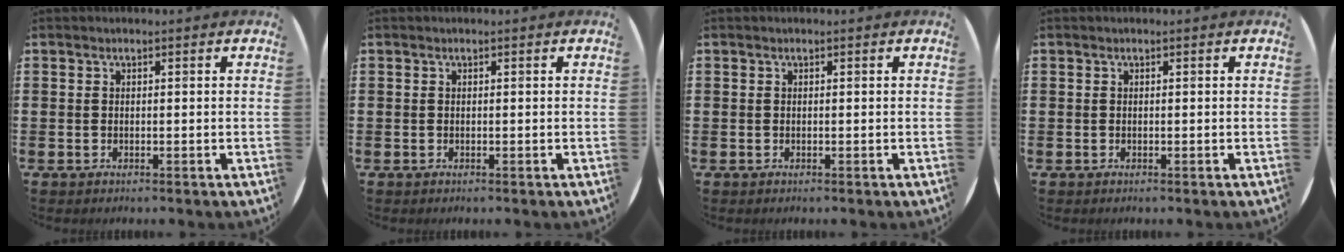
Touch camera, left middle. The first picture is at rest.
{"total": 0.0}
{"total": 0.0}
{"total": 0.0}